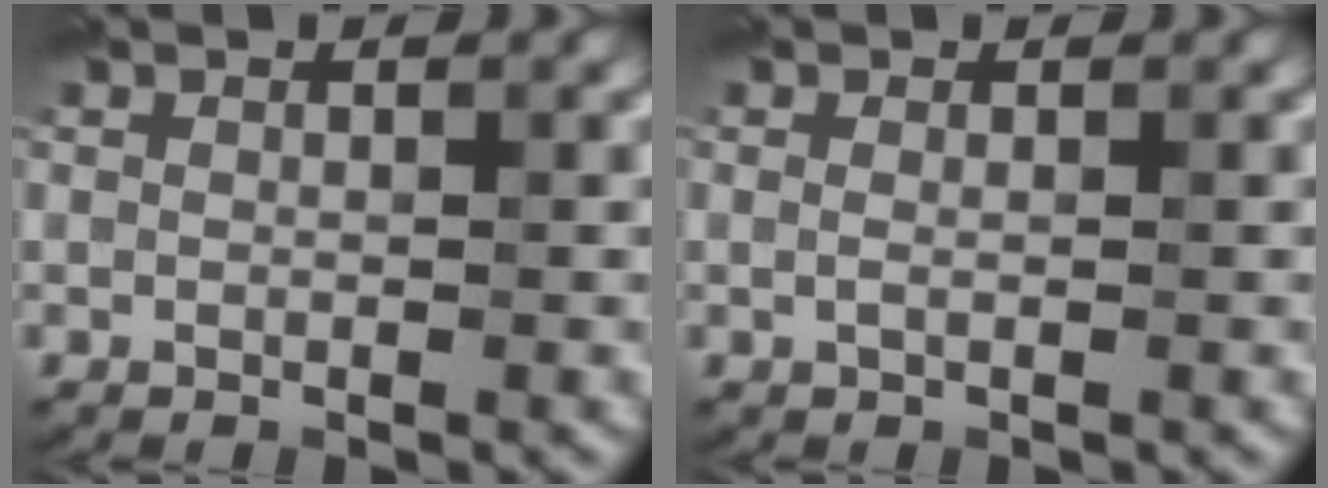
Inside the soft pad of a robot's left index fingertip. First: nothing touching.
{"total": 0.5, "force": [0.0, 0.2, 0.5], "torque": [-0.011, -0.001, 0.000]}